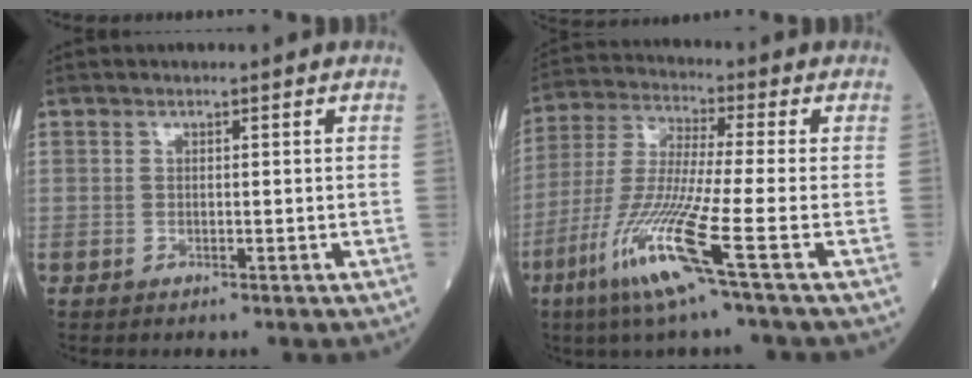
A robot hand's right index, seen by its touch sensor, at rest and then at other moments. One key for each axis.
{"total": 13.1, "fx": -6.2, "fy": -1.2, "fz": 11.5, "tx": -0.244, "ty": -0.031, "tz": -0.125}